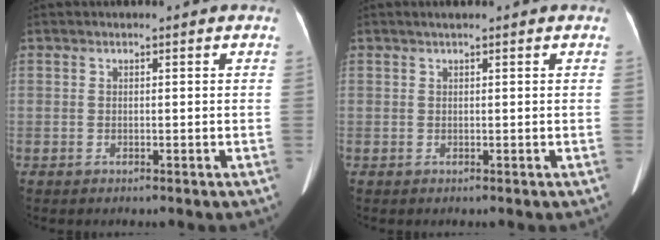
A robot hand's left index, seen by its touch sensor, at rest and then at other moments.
{"total": 1.0, "force": [0.7, 0.0, 0.7], "torque": [-0.015, 0.006, 0.016]}